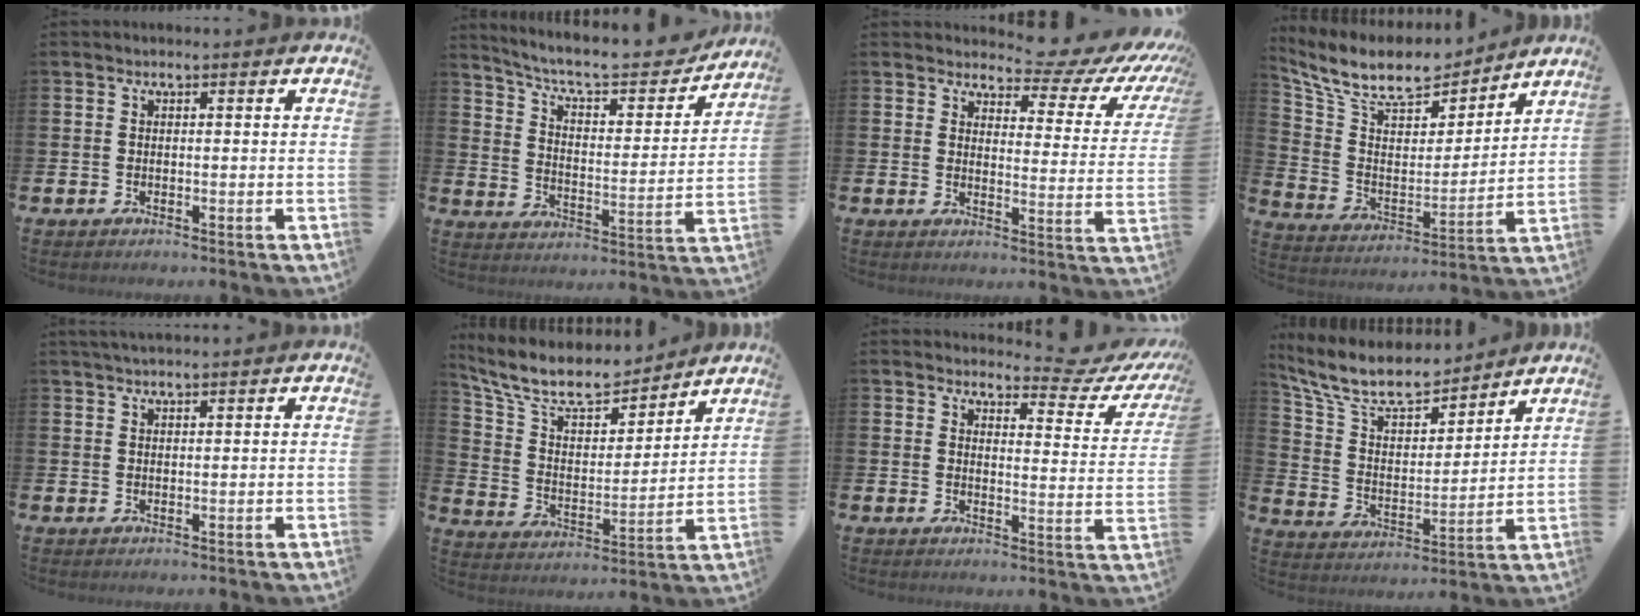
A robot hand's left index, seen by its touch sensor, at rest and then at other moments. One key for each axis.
{"total": 8.7, "fx": 7.7, "fy": 2.1, "fz": 3.4, "tx": -0.091, "ty": -0.053, "tz": 0.128}
{"total": 5.0, "fx": 4.3, "fy": 1.8, "fz": 1.9, "tx": -0.028, "ty": -0.049, "tz": 0.062}
{"total": 10.9, "fx": 9.8, "fy": 3.5, "fz": 3.4, "tx": -0.108, "ty": -0.065, "tz": 0.171}
{"total": 1.5, "fx": 1.4, "fy": 0.0, "fz": 0.6, "tx": -0.008, "ty": 0.000, "tz": 0.024}
{"total": 10.7, "fx": 9.8, "fy": 3.0, "fz": 3.3, "tx": -0.104, "ty": -0.067, "tz": 0.171}
{"total": 4.0, "fx": 3.6, "fy": 1.2, "fz": 1.1, "tx": -0.016, "ty": -0.030, "tz": 0.054}
{"total": 10.5, "fx": 9.5, "fy": 2.9, "fz": 3.5, "tx": -0.114, "ty": -0.060, "tz": 0.170}